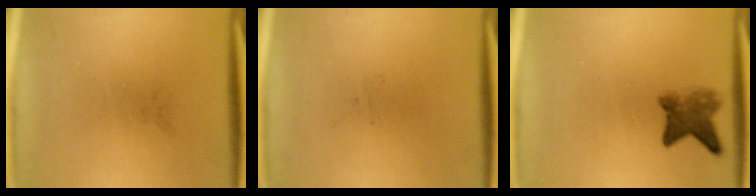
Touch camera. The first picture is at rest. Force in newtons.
{"total": 0.0}
{"total": 4.2}